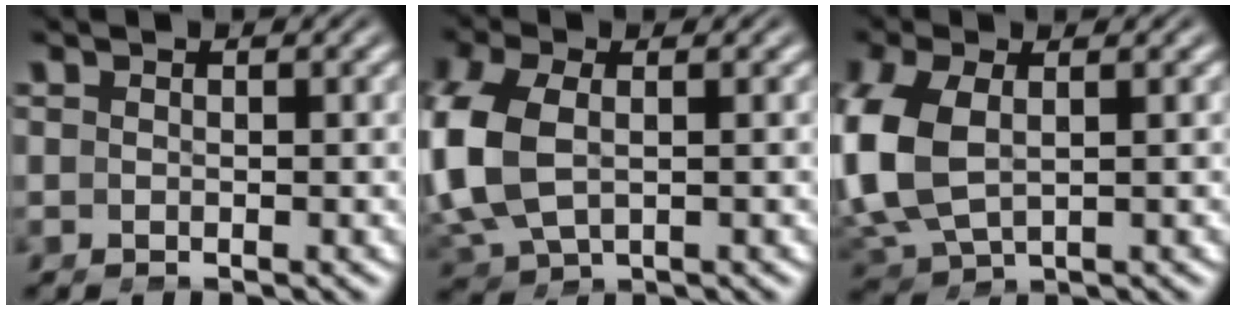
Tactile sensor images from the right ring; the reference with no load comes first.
{"total": 6.1, "force": [0.1, 4.5, 4.0], "torque": [-0.131, -0.014, 0.010]}
{"total": 6.7, "force": [0.4, 5.0, 4.4], "torque": [-0.137, -0.016, 0.017]}